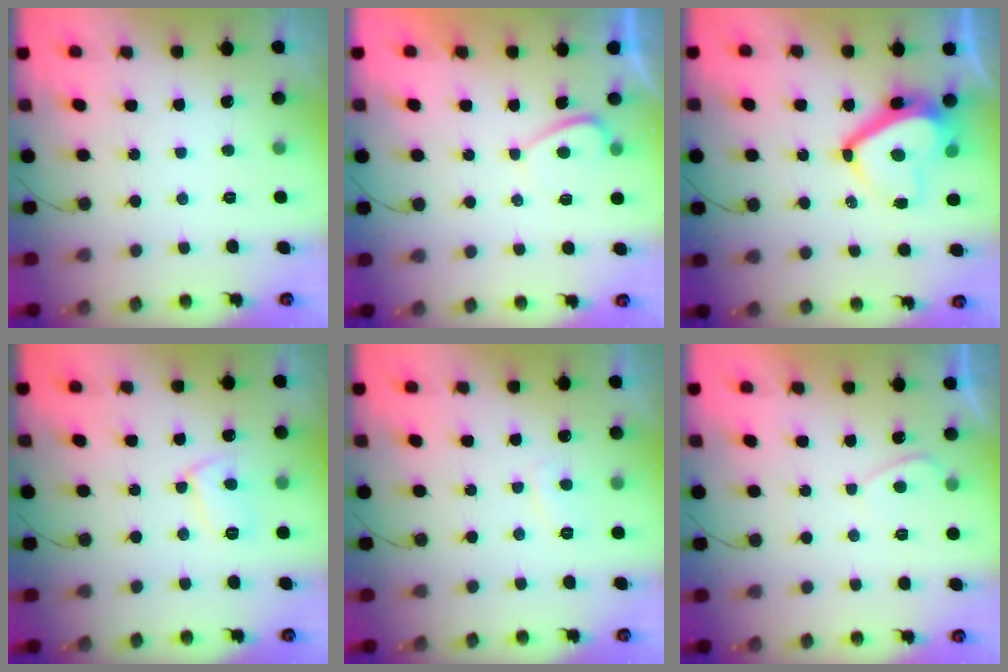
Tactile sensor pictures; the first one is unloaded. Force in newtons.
{"total": 2.1, "press": 2.0, "slide": 0.7}
{"total": 11.7, "press": 11.6, "slide": 1.5}
{"total": 7.6, "press": 7.6, "slide": 0.6}
{"total": 2.4, "press": 2.3, "slide": 0.5}
{"total": 0.7, "press": 0.4, "slide": 0.5}